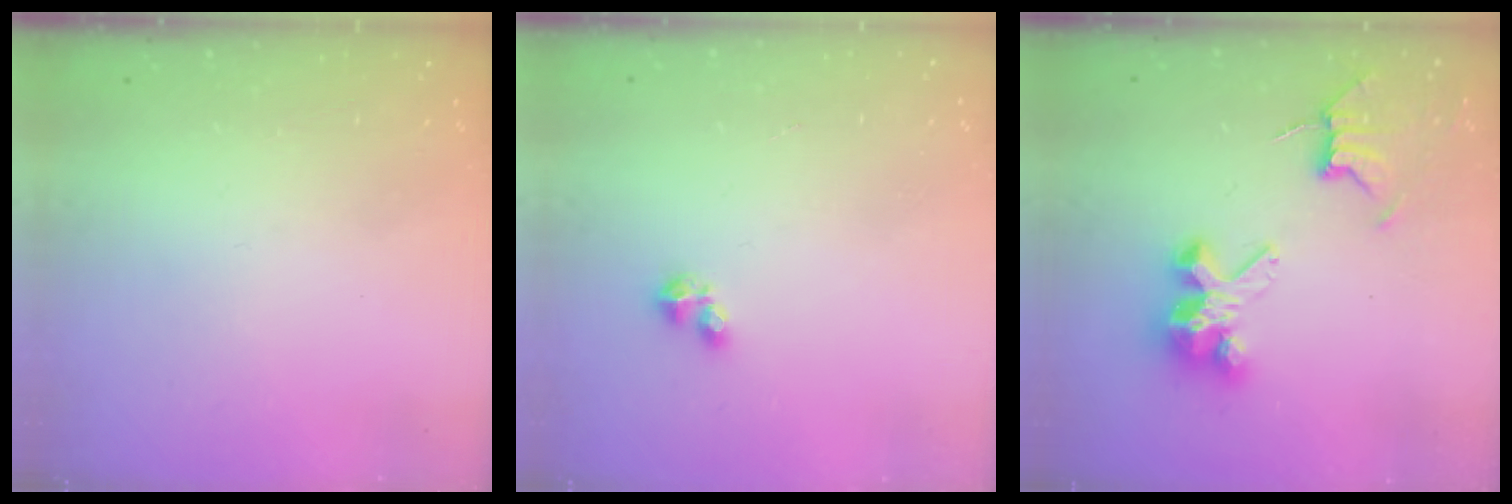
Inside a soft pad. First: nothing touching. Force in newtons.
{"total": 3.3, "press": 3.2, "slide": 0.7}
{"total": 8.7, "press": 8.6, "slide": 0.7}